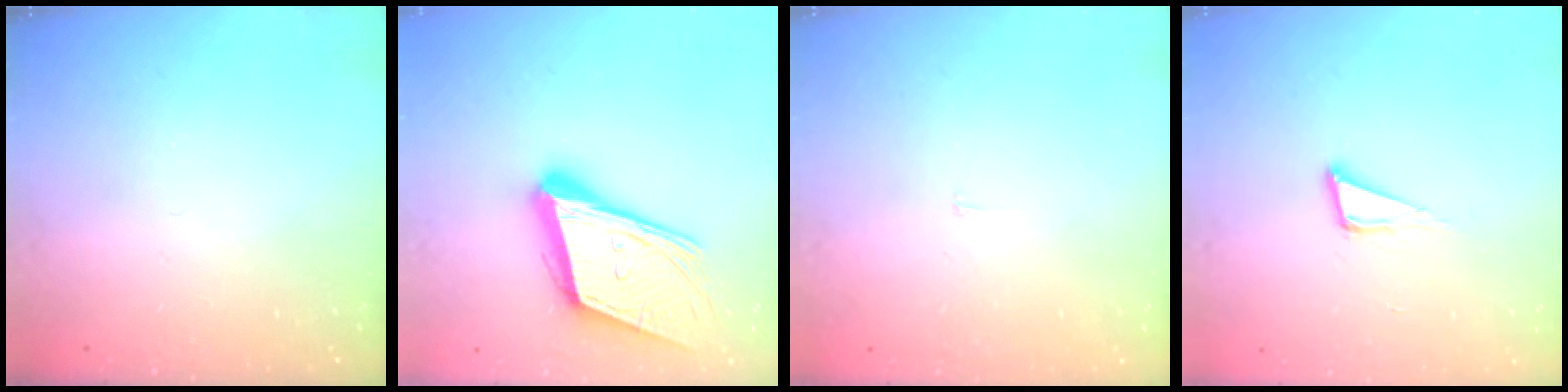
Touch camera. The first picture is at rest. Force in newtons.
{"total": 18.8, "press": 18.4, "slide": 4.2}
{"total": 1.8, "press": 1.8, "slide": 0.1}
{"total": 6.4, "press": 6.4, "slide": 0.4}